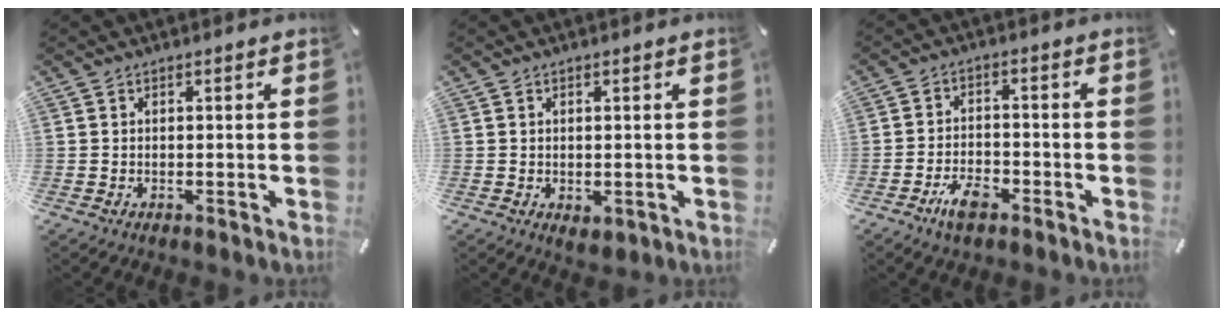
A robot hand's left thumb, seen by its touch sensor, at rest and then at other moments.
{"total": 1.3, "force": [0.0, 1.1, 0.7], "torque": [-0.013, 0.004, 0.002]}
{"total": 6.1, "force": [-3.8, 3.1, 3.7], "torque": [-0.074, 0.020, -0.071]}